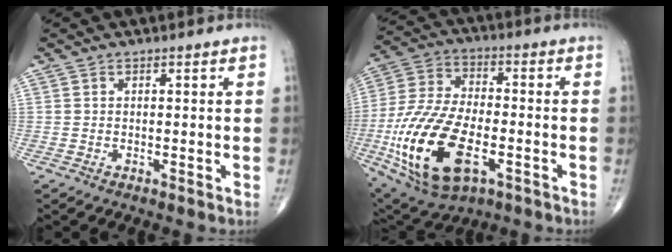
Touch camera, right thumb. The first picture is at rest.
{"total": 22.4, "force": [-6.8, 11.5, 17.9], "torque": [-0.364, 0.010, -0.111]}